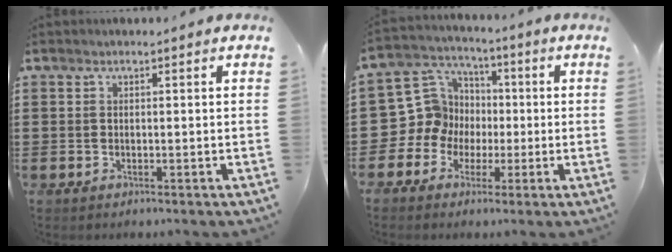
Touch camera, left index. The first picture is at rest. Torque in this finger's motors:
{"motor_torque": [0.07, 0.78, 0.02, -0.01]}